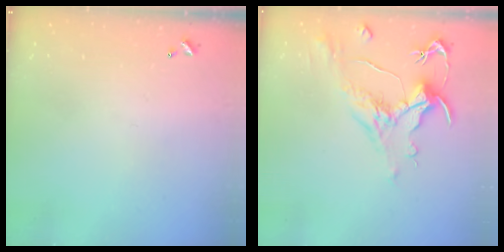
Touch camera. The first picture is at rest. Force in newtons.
{"total": 1.6, "press": 0.7, "slide": 1.5}